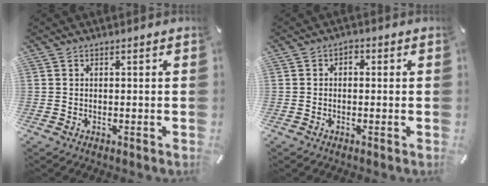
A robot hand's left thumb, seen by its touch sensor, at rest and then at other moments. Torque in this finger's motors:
{"motor_torque": [0.19, 0.37, 0.09, -0.04, 0.00]}